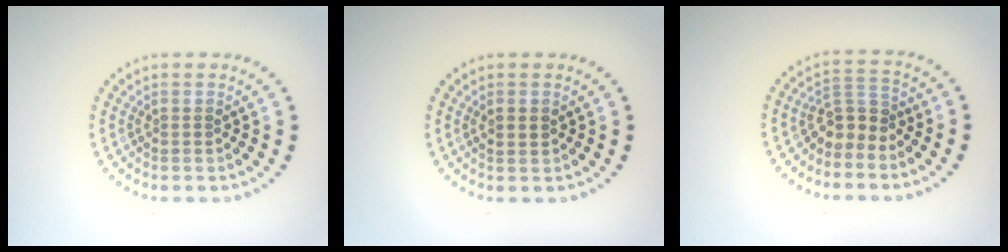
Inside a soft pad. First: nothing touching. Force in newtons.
{"total": 1.5, "press": 1.4, "slide": 0.1}
{"total": 2.5, "press": 2.0, "slide": 1.5}